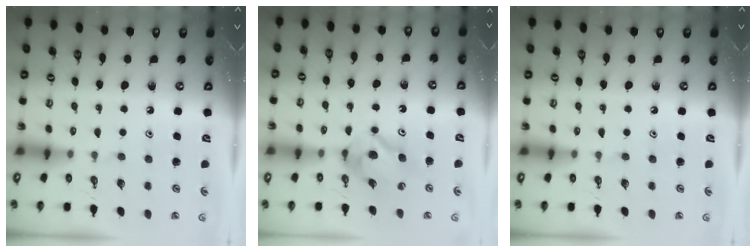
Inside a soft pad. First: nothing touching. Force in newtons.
{"total": 7.8, "press": 7.8, "slide": 0.6}
{"total": 0.0}